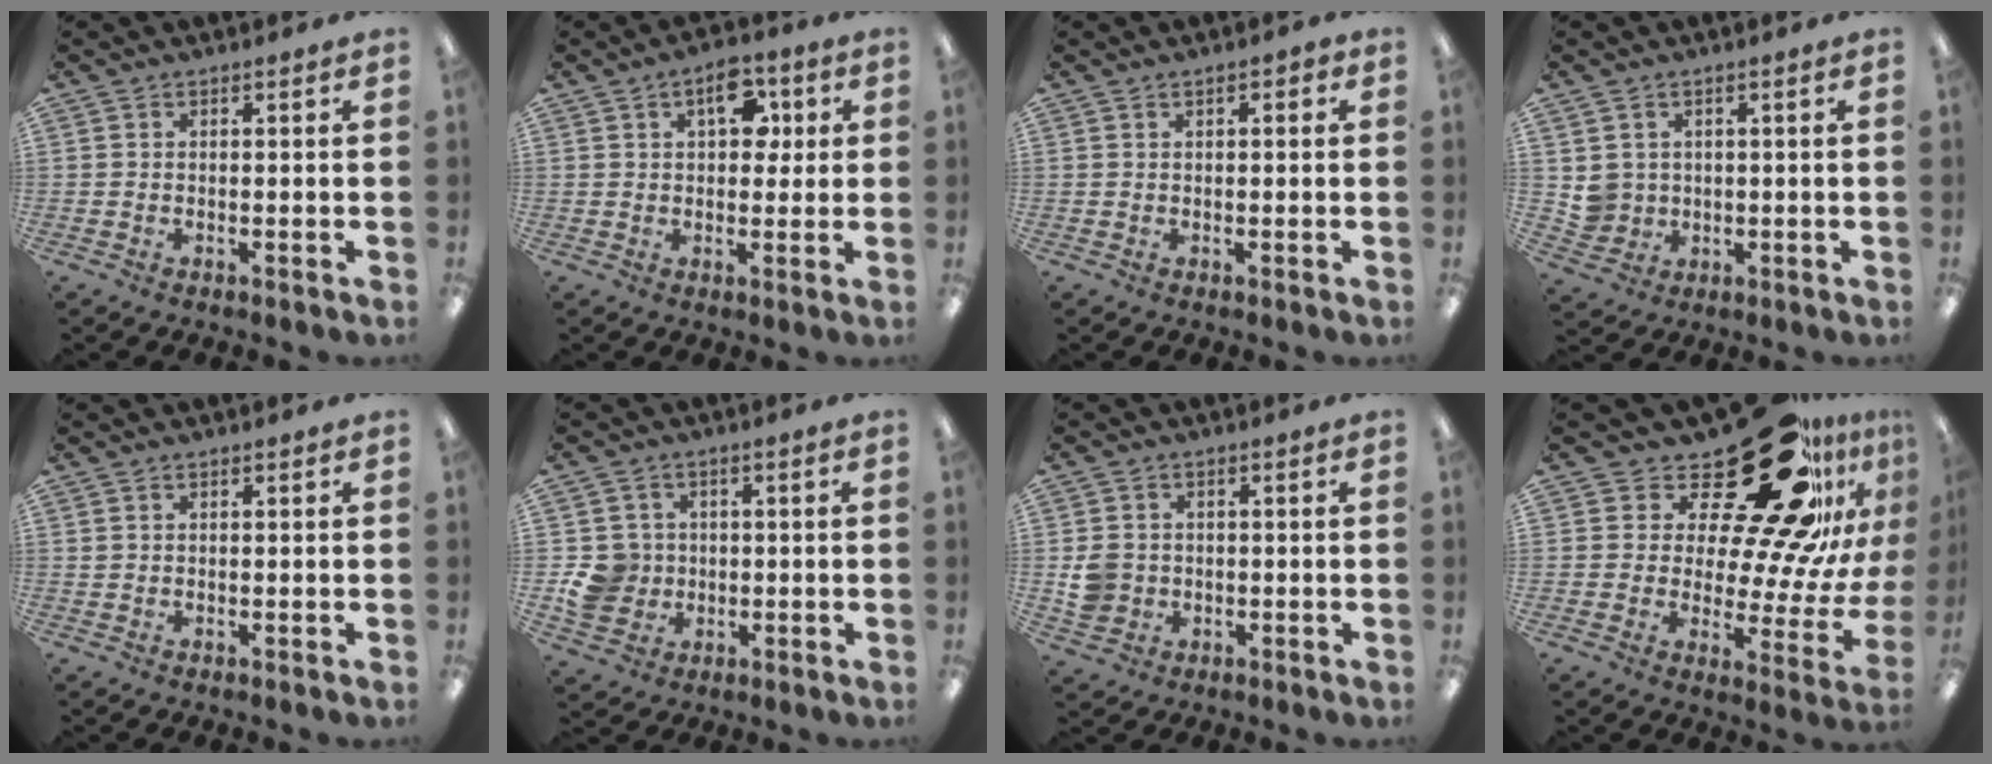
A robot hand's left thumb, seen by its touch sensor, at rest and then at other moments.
{"total": 8.9, "force": [3.1, 5.1, 6.6], "torque": [-0.074, -0.009, 0.047]}
{"total": 1.5, "force": [0.7, 0.7, 1.2], "torque": [-0.016, 0.001, 0.011]}
{"total": 4.6, "force": [1.4, 4.4, 0.2], "torque": [-0.013, 0.003, 0.030]}
{"total": 0.8, "force": [0.4, 0.6, 0.1], "torque": [-0.003, 0.003, 0.008]}
{"total": 7.6, "force": [-0.4, 7.3, 2.1], "torque": [-0.048, 0.015, 0.000]}
{"total": 5.2, "force": [-0.2, 4.9, 1.8], "torque": [-0.036, 0.008, -0.001]}
{"total": 28.7, "force": [18.8, 10.5, 19.0], "torque": [-0.257, -0.145, 0.319]}